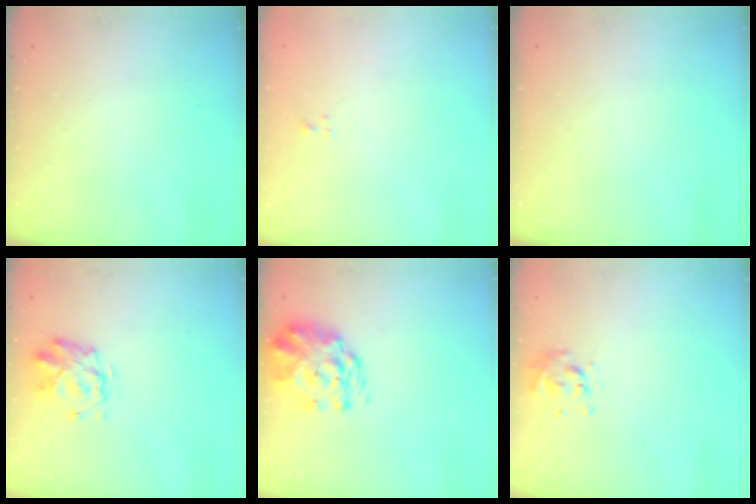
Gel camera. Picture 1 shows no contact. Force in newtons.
{"total": 1.1, "press": 0.9, "slide": 0.6}
{"total": 0.0}
{"total": 2.8, "press": 2.4, "slide": 1.4}
{"total": 2.8, "press": 2.5, "slide": 1.1}
{"total": 0.6, "press": 0.5, "slide": 0.2}